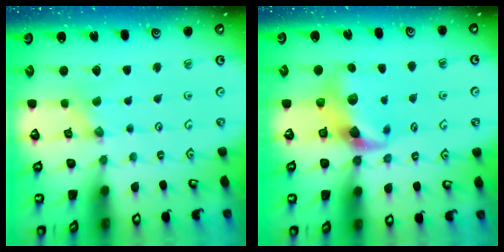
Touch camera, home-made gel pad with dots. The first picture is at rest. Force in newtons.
{"total": 9.9, "press": 9.7, "slide": 1.6}